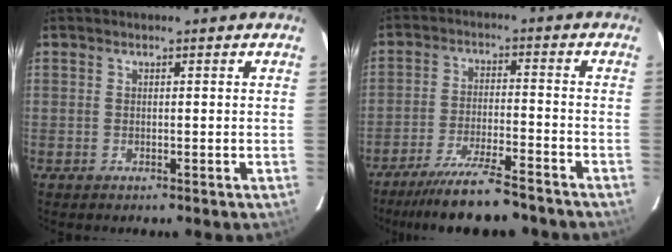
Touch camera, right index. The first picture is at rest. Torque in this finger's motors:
{"motor_torque": [1.23, -0.91, 0.44, 0.13]}